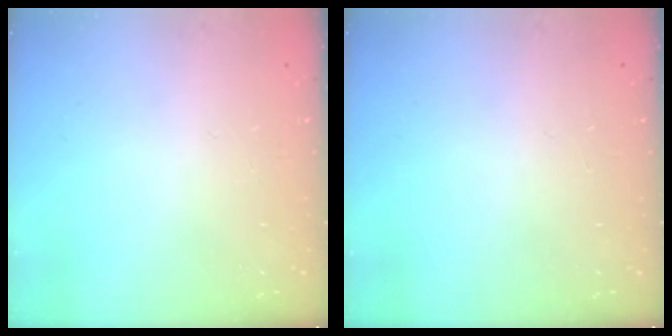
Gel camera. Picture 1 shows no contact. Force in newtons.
{"total": 0.0}